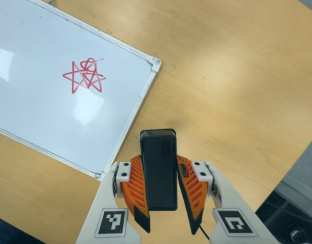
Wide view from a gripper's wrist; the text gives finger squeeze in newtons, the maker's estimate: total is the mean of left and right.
{"total": 9.6, "left": 8.1, "right": 11.1}